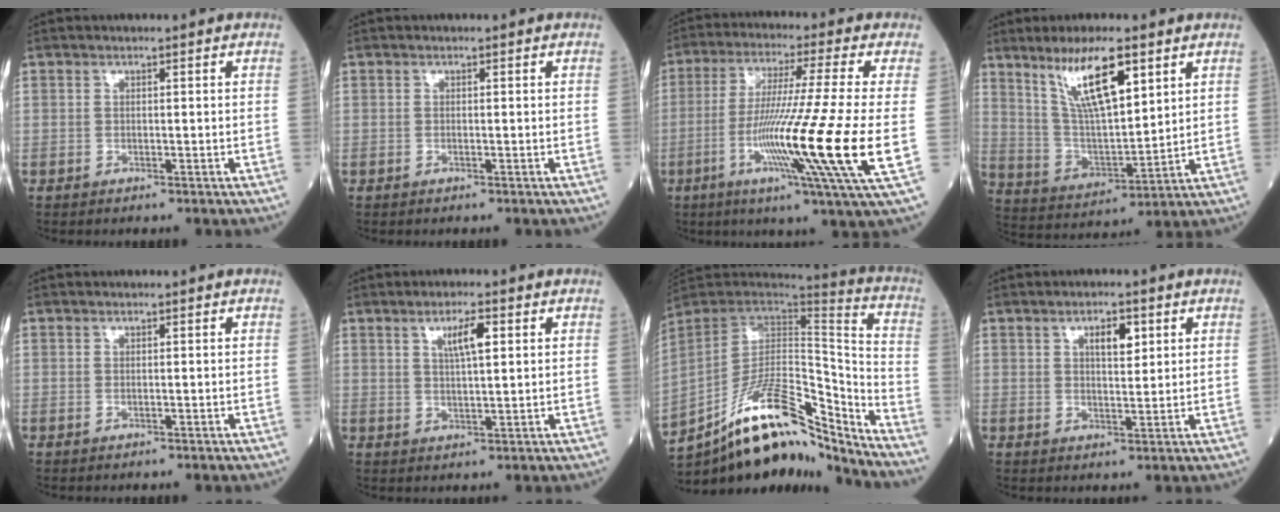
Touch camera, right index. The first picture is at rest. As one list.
[{"total": 0.0}, {"total": 18.3, "force": [-3.7, -2.3, 17.8], "torque": [-0.320, -0.035, -0.076]}, {"total": 12.2, "force": [7.0, 2.5, 9.7], "torque": [-0.183, 0.003, 0.139]}, {"total": 0.0}, {"total": 4.3, "force": [1.8, 0.6, 3.9], "torque": [-0.070, 0.002, 0.031]}, {"total": 20.1, "force": [-15.4, 4.4, 12.1], "torque": [-0.215, 0.034, -0.267]}, {"total": 3.8, "force": [1.7, 1.3, 3.1], "torque": [-0.049, 0.000, 0.027]}]